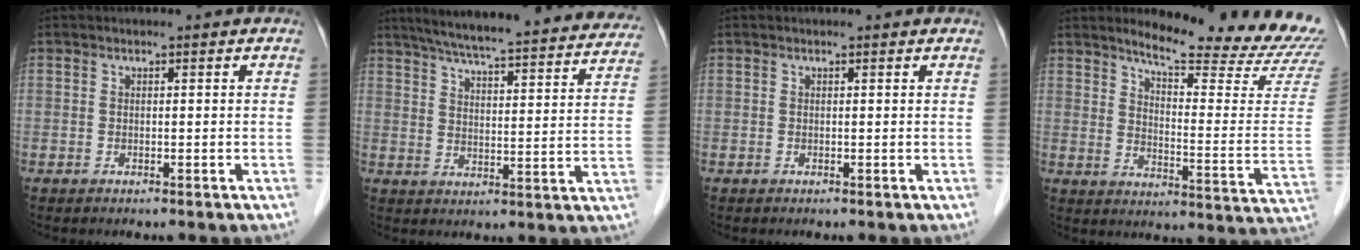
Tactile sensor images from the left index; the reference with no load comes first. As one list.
[{"total": 30.5, "force": [27.3, 3.5, 13.2], "torque": [-0.204, -0.033, 0.337]}, {"total": 0.8, "force": [0.7, 0.1, 0.1], "torque": [-0.007, 0.002, 0.004]}, {"total": 20.0, "force": [18.7, 0.3, 7.1], "torque": [-0.105, -0.119, 0.226]}]